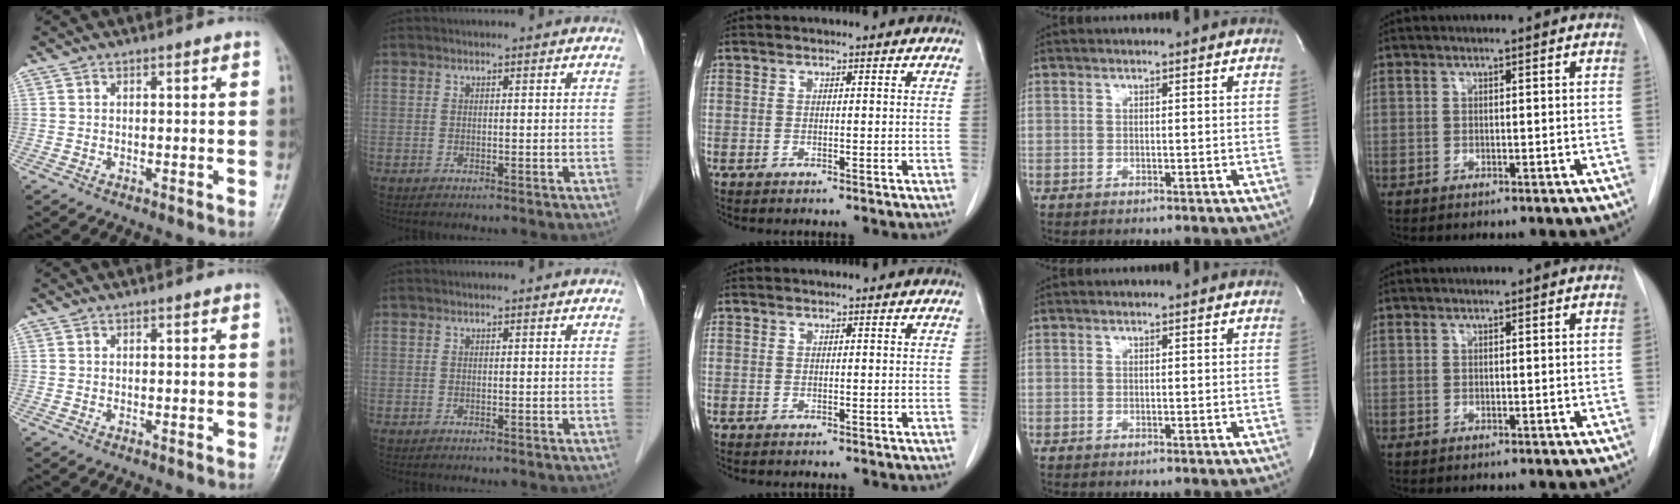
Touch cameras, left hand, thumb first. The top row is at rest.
{}